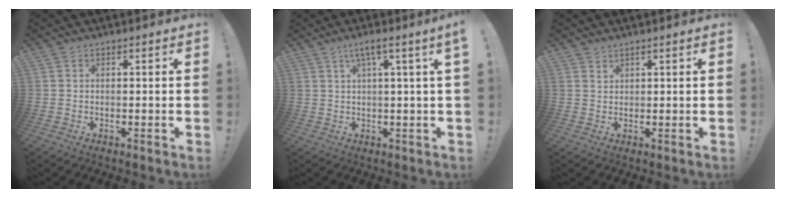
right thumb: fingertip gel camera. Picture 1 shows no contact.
{"total": 5.3, "force": [1.8, -0.6, 4.9], "torque": [-0.086, -0.002, 0.025]}
{"total": 1.4, "force": [1.3, 0.4, 0.3], "torque": [-0.003, -0.006, 0.023]}